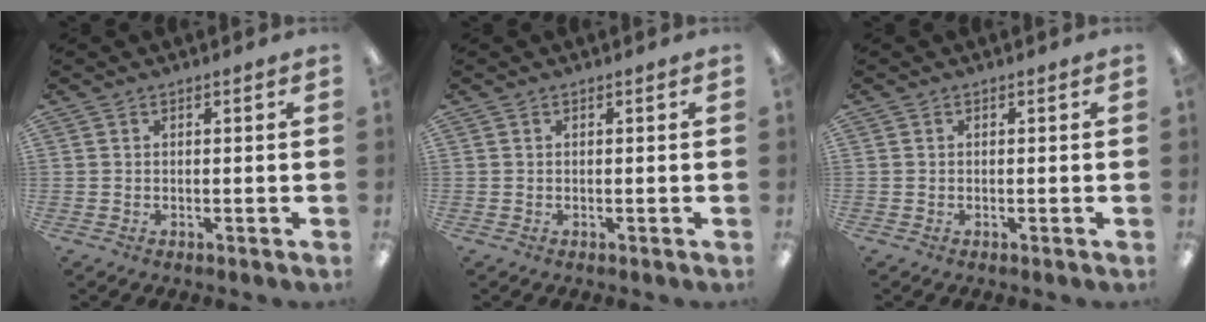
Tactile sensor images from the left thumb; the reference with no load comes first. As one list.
[{"total": 0.0}, {"total": 0.0}]